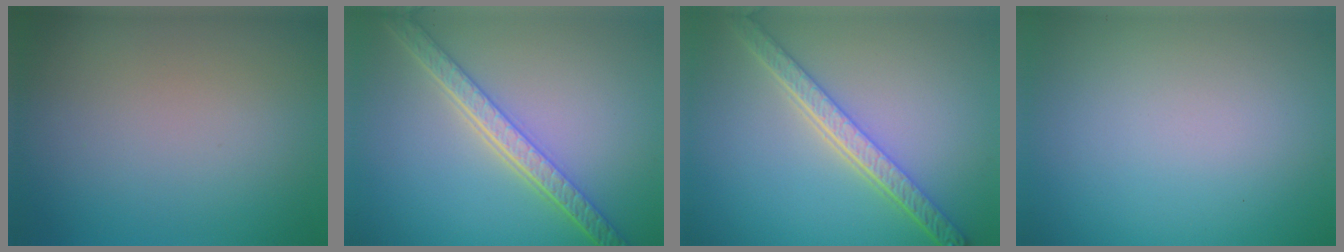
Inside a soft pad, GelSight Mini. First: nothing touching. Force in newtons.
{"total": 5.4, "press": 4.3, "slide": 3.2}
{"total": 5.1, "press": 4.0, "slide": 3.1}
{"total": 0.0}